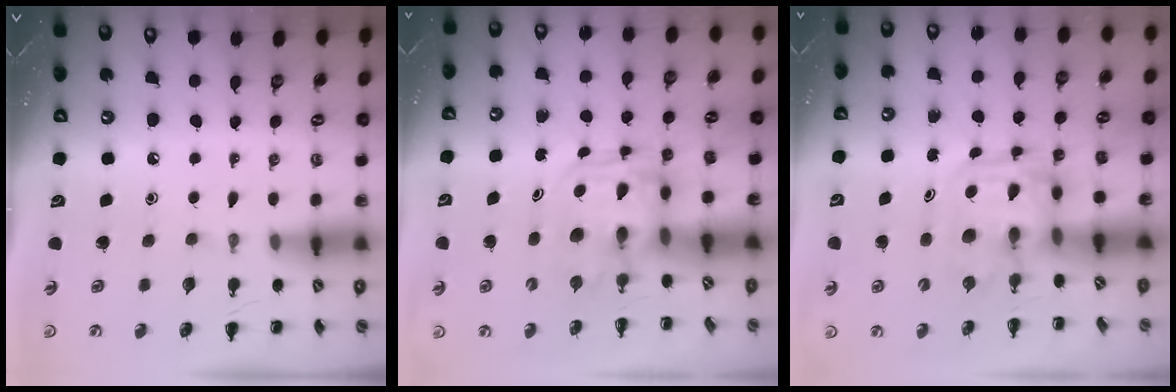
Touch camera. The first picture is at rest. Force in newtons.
{"total": 3.9, "press": 3.7, "slide": 1.1}
{"total": 3.6, "press": 3.5, "slide": 0.8}